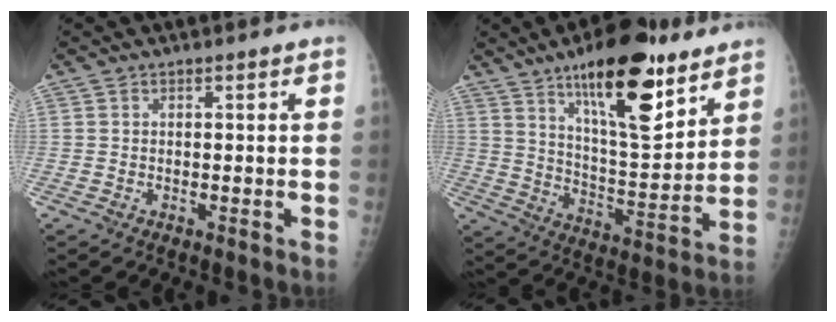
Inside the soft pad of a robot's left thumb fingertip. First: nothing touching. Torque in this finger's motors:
{"motor_torque": [2.42, 1.41, 1.76, -0.97, 0.48]}